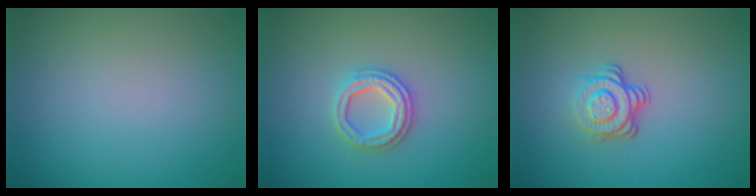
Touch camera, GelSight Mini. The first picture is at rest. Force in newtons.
{"total": 2.9, "press": 2.7, "slide": 1.0}
{"total": 3.6, "press": 2.6, "slide": 2.5}